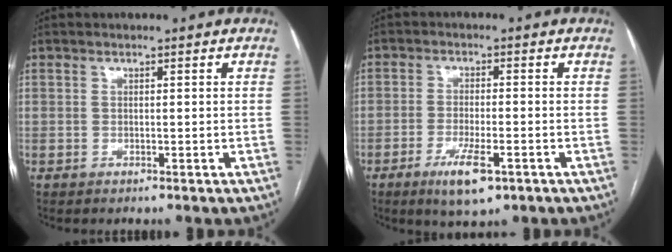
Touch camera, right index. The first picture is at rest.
{"total": 6.5, "force": [-3.4, 1.5, 5.3], "torque": [-0.098, -0.010, -0.052]}